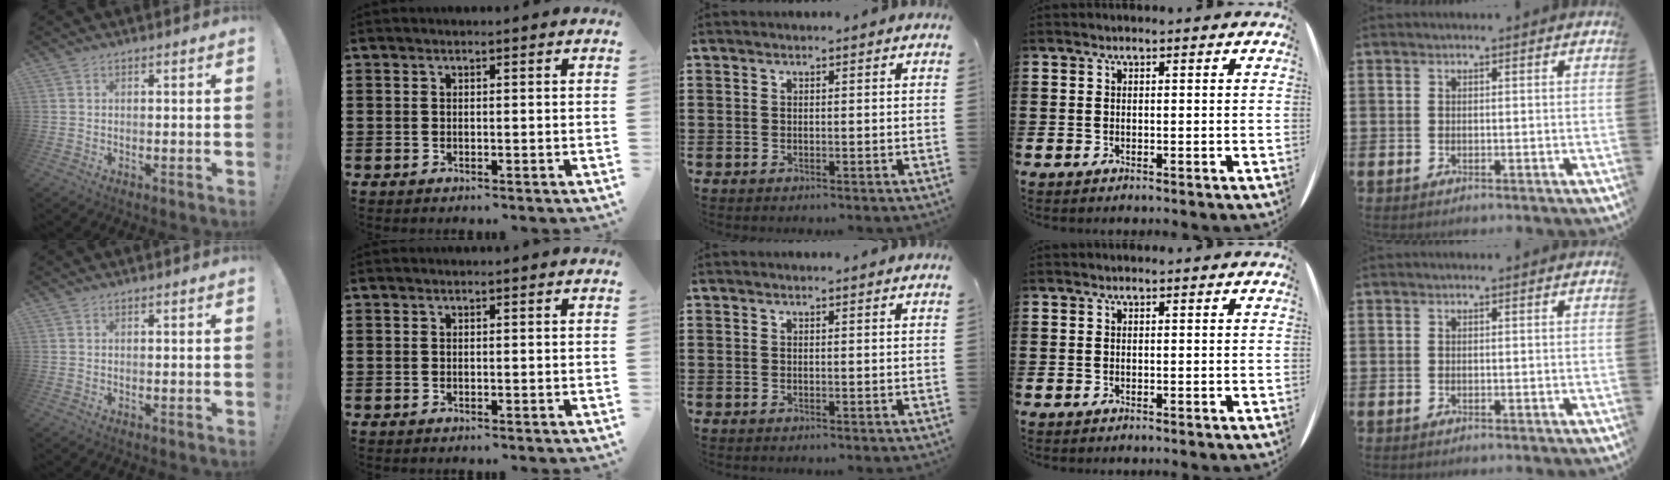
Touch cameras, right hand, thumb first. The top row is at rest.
{}